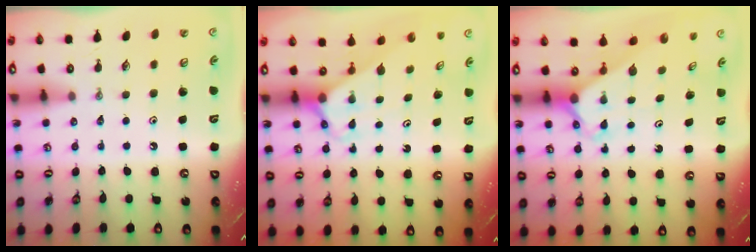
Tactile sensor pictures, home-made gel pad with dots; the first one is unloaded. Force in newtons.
{"total": 2.6, "press": 2.6, "slide": 0.2}
{"total": 2.2, "press": 2.2, "slide": 0.1}